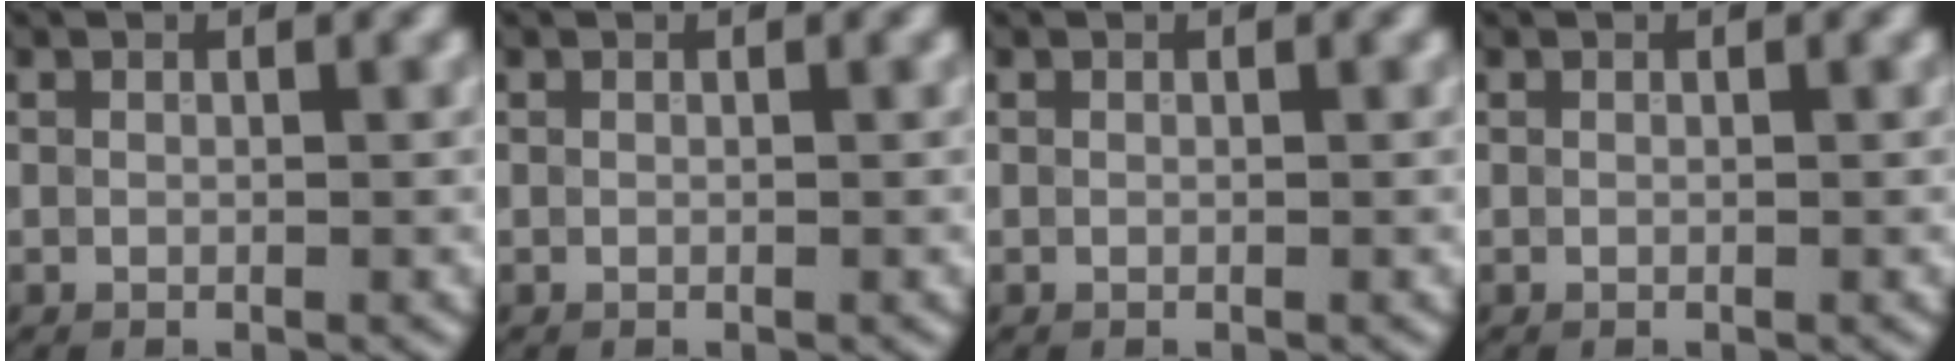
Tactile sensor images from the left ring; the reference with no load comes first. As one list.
[{"total": 0.0}, {"total": 0.0}, {"total": 0.0}]